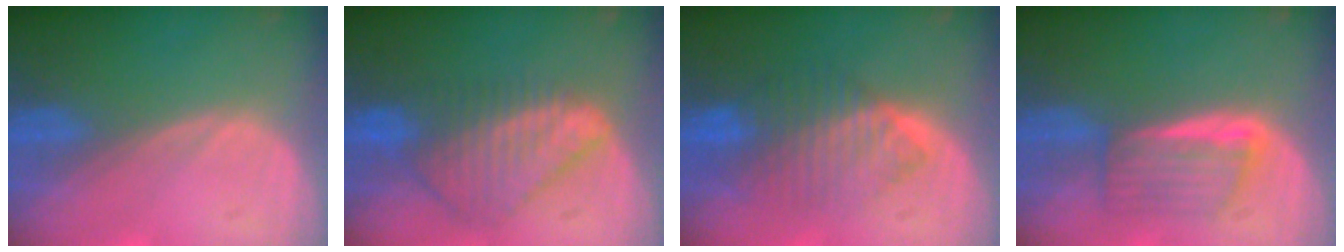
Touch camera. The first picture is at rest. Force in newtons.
{"total": 8.7, "press": 7.6, "slide": 4.3}
{"total": 7.8, "press": 7.4, "slide": 2.3}
{"total": 5.6, "press": 5.3, "slide": 1.7}